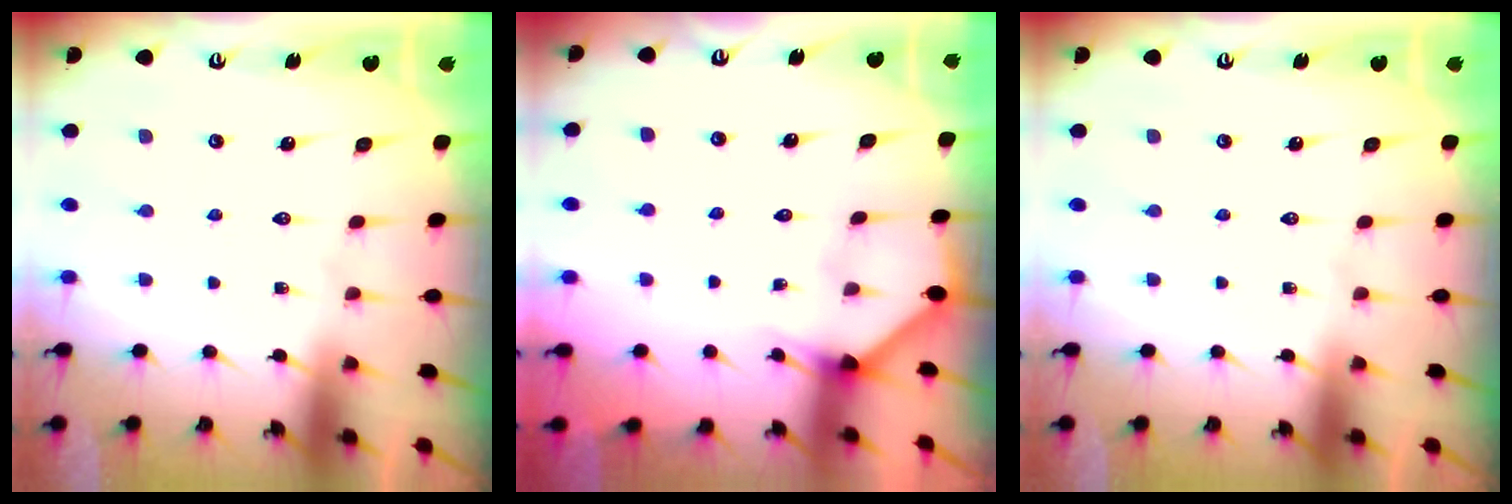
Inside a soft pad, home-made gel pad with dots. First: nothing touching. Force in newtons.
{"total": 2.2, "press": 2.2, "slide": 0.2}
{"total": 0.0}